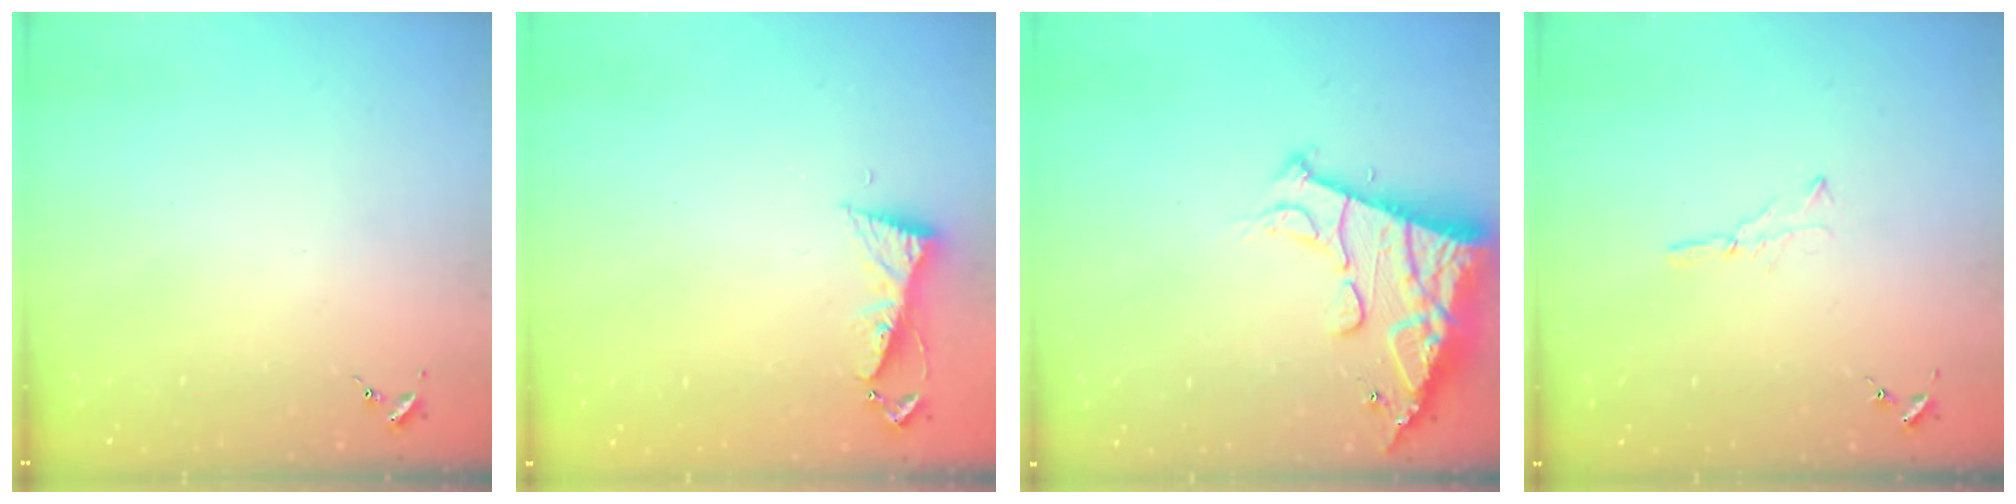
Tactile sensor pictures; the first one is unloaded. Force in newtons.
{"total": 6.0, "press": 5.9, "slide": 0.7}
{"total": 16.0, "press": 15.9, "slide": 1.8}
{"total": 3.5, "press": 3.5, "slide": 0.4}